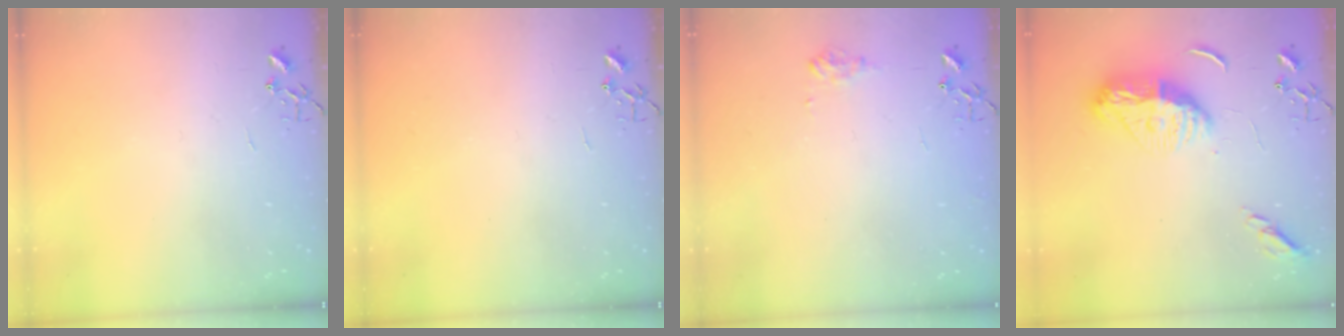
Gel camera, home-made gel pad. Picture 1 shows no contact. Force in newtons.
{"total": 0.0}
{"total": 6.9, "press": 6.8, "slide": 1.0}
{"total": 13.7, "press": 13.6, "slide": 1.2}